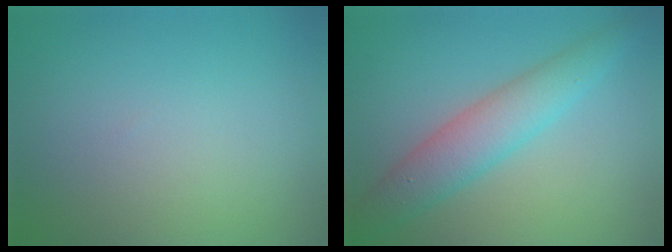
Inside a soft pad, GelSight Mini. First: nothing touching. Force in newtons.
{"total": 4.5, "press": 4.5, "slide": 0.1}